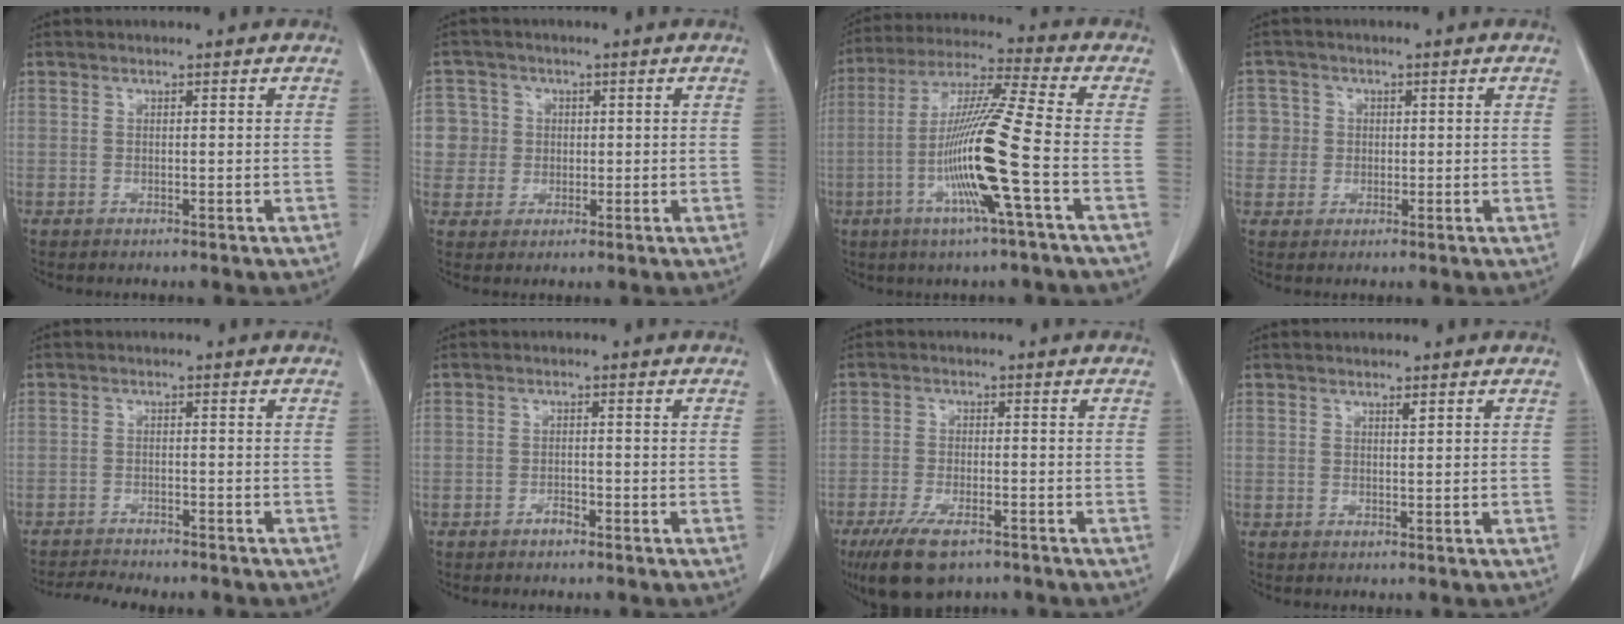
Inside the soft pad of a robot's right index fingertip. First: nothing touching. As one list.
[{"total": 5.9, "force": [0.9, 5.8, 0.2], "torque": [0.001, 0.018, 0.020]}, {"total": 14.8, "force": [-3.9, -1.2, 14.2], "torque": [-0.279, -0.009, -0.083]}, {"total": 4.0, "force": [0.4, 4.0, 0.1], "torque": [0.013, 0.011, 0.006]}, {"total": 6.4, "force": [-6.0, 0.6, 2.0], "torque": [-0.033, -0.009, -0.091]}, {"total": 1.4, "force": [-1.1, 0.5, 0.7], "torque": [-0.015, 0.001, -0.017]}, {"total": 8.5, "force": [-5.8, 2.8, 5.5], "torque": [-0.105, -0.017, -0.095]}, {"total": 0.6, "force": [0.4, 0.0, 0.4], "torque": [-0.010, -0.003, 0.007]}]